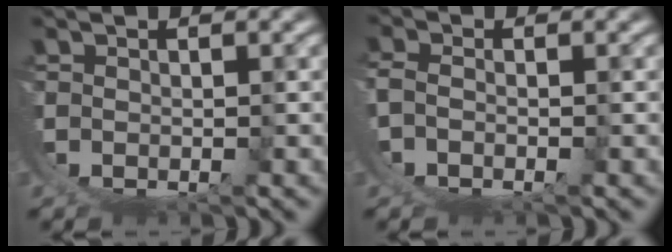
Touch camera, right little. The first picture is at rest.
{"total": 1.3, "force": [-0.4, -0.1, 1.2], "torque": [-0.019, 0.001, -0.010]}